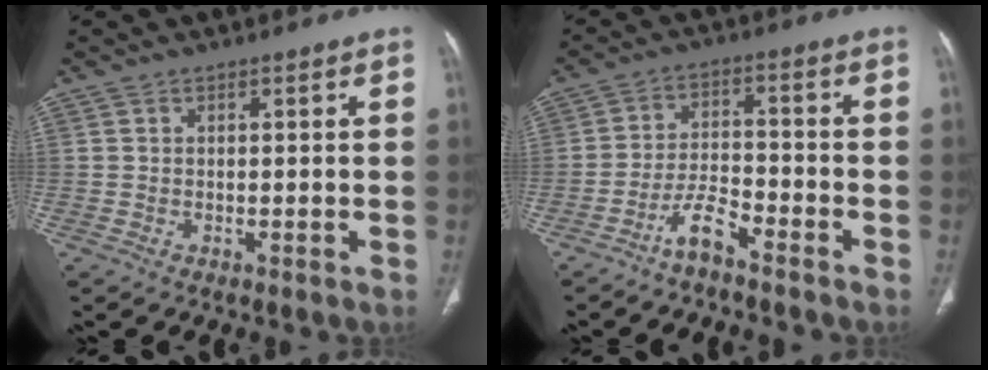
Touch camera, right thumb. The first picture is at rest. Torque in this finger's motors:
{"motor_torque": [1.28, 0.25, 0.58, -0.66, 0.15]}